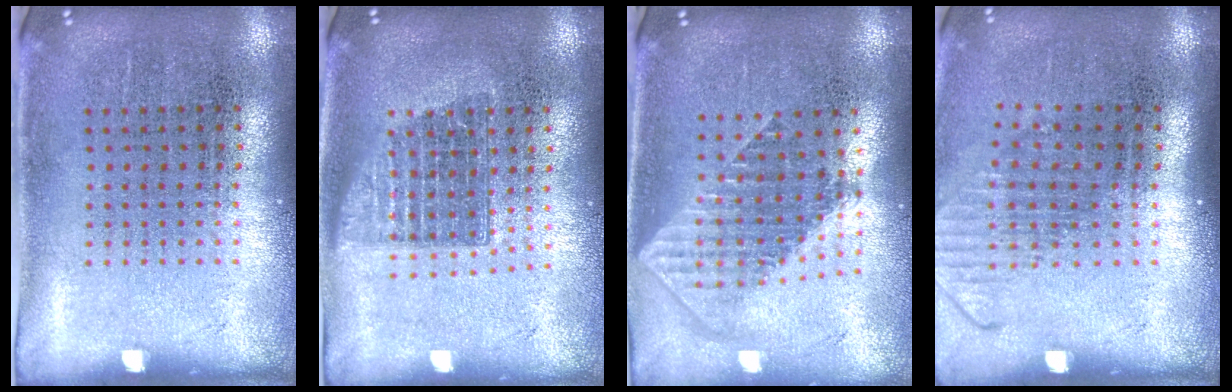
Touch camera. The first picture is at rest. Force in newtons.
{"total": 1.4, "press": 1.1, "slide": 0.8}
{"total": 1.8, "press": 1.5, "slide": 1.0}
{"total": 1.3, "press": 1.0, "slide": 0.9}